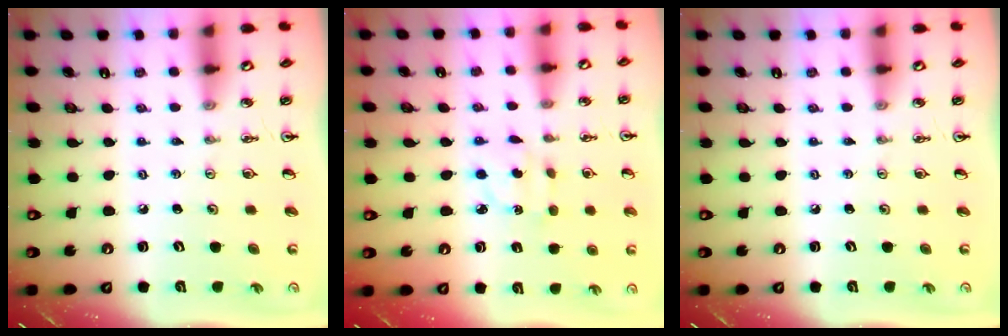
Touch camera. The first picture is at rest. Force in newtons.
{"total": 3.6, "press": 3.6, "slide": 0.4}
{"total": 0.0}